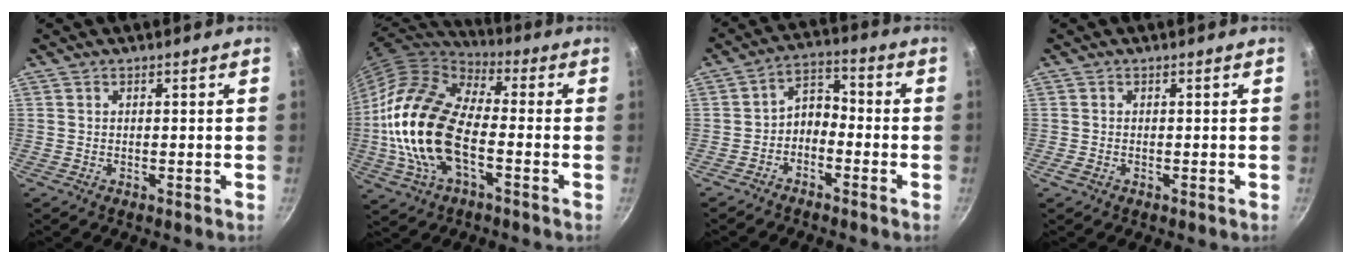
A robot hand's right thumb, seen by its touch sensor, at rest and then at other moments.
{"total": 21.3, "force": [-3.7, 11.2, 17.8], "torque": [-0.342, 0.028, -0.081]}
{"total": 5.4, "force": [-2.7, 3.5, 3.2], "torque": [-0.039, 0.050, -0.055]}
{"total": 1.3, "force": [-0.7, 0.9, 0.7], "torque": [-0.014, -0.001, -0.014]}